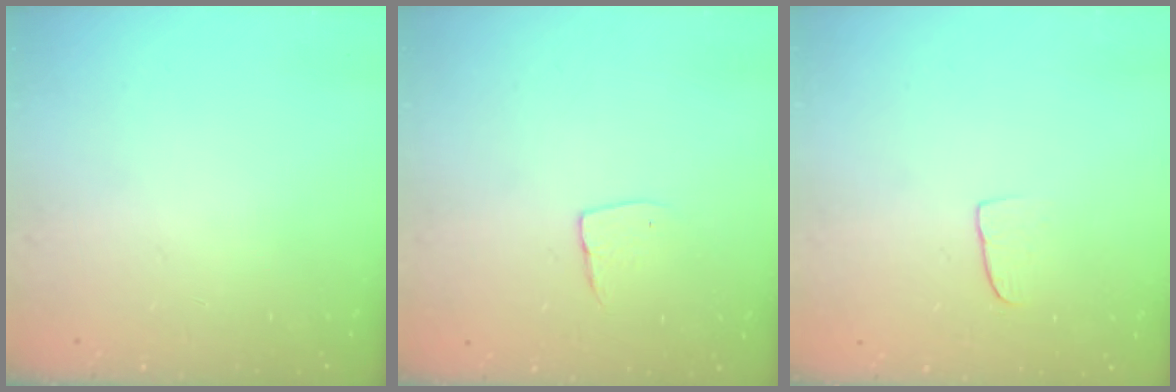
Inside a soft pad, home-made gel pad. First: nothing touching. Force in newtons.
{"total": 5.0, "press": 5.0, "slide": 0.3}
{"total": 5.9, "press": 5.9, "slide": 0.4}